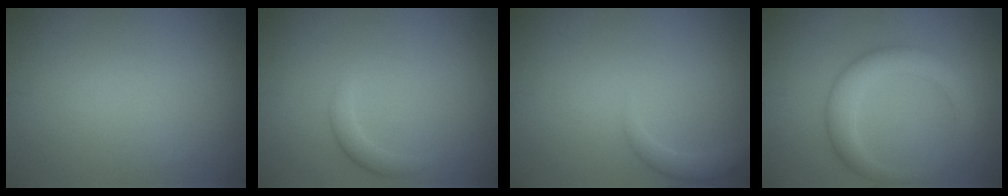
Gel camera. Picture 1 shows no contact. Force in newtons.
{"total": 1.2, "press": 1.2, "slide": 0.1}
{"total": 1.6, "press": 1.6, "slide": 0.0}
{"total": 4.0, "press": 4.0, "slide": 0.3}